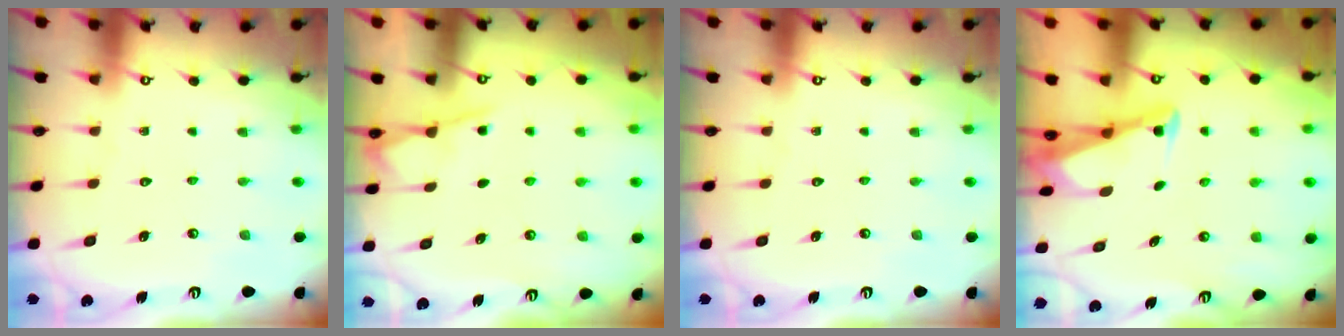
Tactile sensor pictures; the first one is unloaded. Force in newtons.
{"total": 3.5, "press": 3.4, "slide": 0.4}
{"total": 0.0}
{"total": 2.8, "press": 2.8, "slide": 0.3}